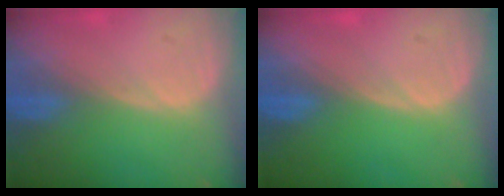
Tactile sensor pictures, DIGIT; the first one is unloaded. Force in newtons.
{"total": 0.0}